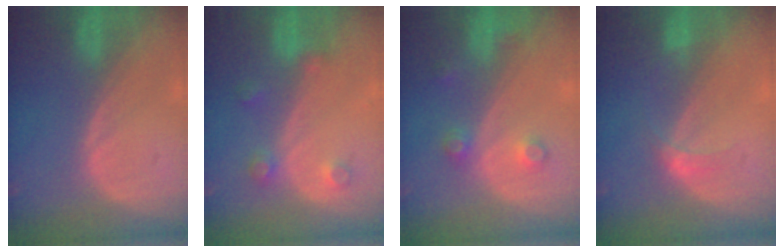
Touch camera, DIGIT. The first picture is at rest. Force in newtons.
{"total": 3.5, "press": 3.3, "slide": 1.3}
{"total": 3.8, "press": 3.4, "slide": 1.5}
{"total": 2.1, "press": 2.1, "slide": 0.2}